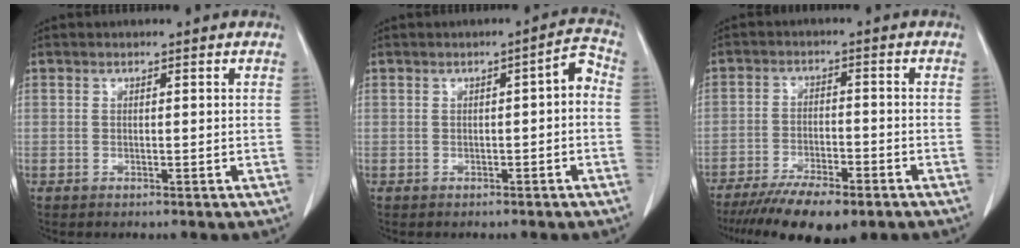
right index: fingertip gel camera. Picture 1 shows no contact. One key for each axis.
{"total": 3.1, "fx": -0.4, "fy": 0.8, "fz": 3.0, "tx": -0.037, "ty": 0.018, "tz": -0.006}
{"total": 11.4, "fx": -8.4, "fy": 3.0, "fz": 7.1, "tx": -0.110, "ty": -0.017, "tz": -0.130}